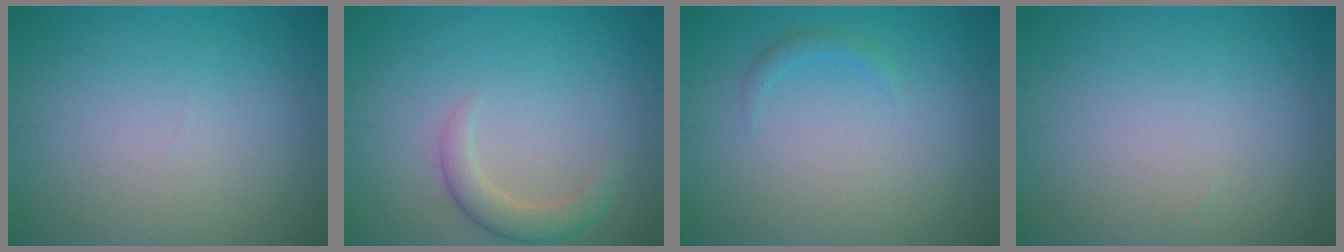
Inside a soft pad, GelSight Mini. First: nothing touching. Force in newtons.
{"total": 2.5, "press": 2.5, "slide": 0.2}
{"total": 0.8, "press": 0.8, "slide": 0.1}
{"total": 0.0}